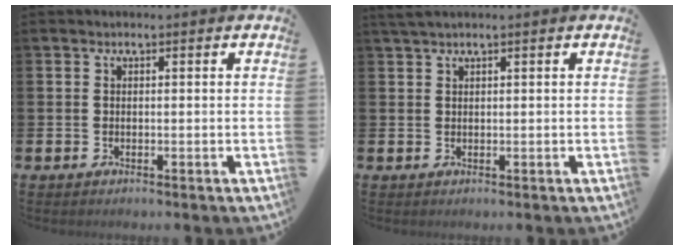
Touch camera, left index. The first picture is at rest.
{"total": 1.4, "force": [1.2, 0.0, 0.7], "torque": [-0.016, 0.003, 0.022]}